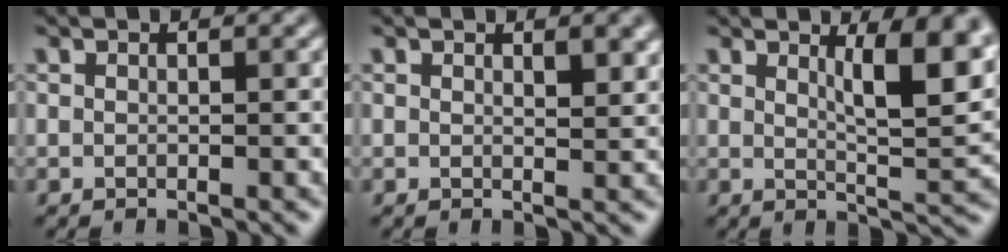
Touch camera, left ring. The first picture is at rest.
{"total": 1.8, "force": [1.0, 0.6, 1.4], "torque": [-0.017, -0.003, 0.017]}
{"total": 6.8, "force": [2.7, 1.9, 5.9], "torque": [-0.078, -0.006, 0.043]}